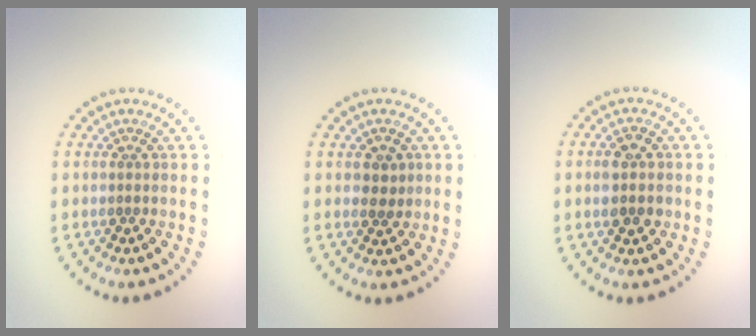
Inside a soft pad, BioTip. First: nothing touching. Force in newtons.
{"total": 1.3, "press": 1.2, "slide": 0.6}
{"total": 2.7, "press": 2.7, "slide": 0.1}